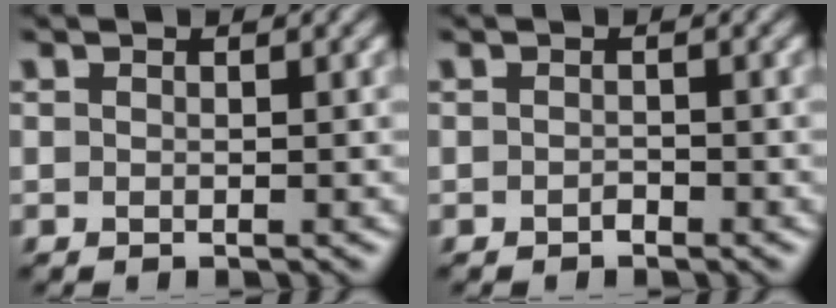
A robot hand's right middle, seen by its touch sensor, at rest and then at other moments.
{"total": 0.6, "force": [-0.4, 0.3, 0.3], "torque": [-0.004, -0.001, -0.007]}